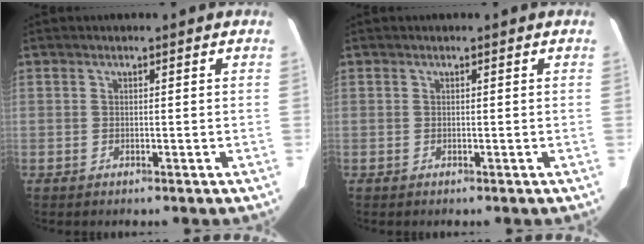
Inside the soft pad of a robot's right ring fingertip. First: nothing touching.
{"total": 0.0}